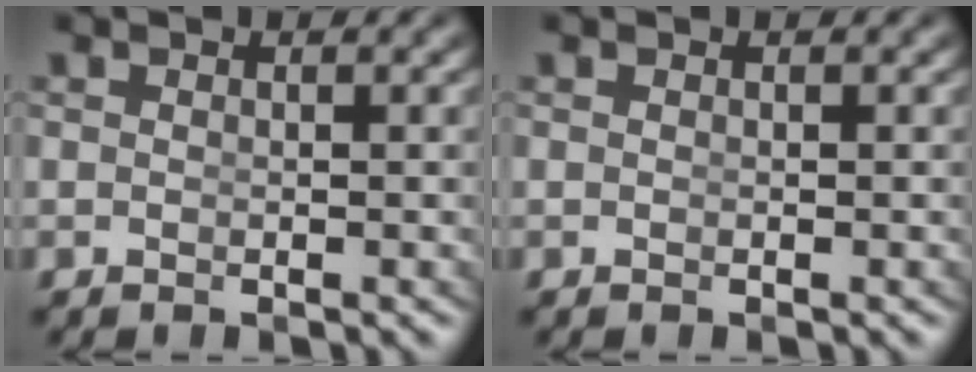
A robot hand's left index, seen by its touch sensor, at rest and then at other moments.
{"total": 0.0}